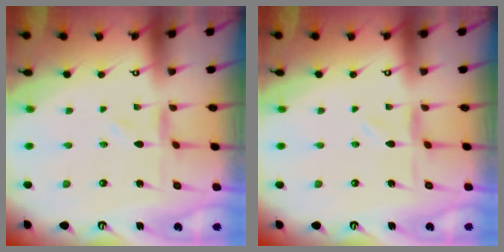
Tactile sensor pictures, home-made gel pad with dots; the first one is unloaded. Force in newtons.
{"total": 0.8, "press": 0.8, "slide": 0.2}